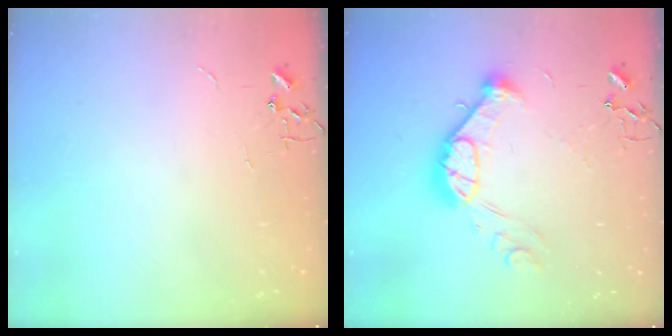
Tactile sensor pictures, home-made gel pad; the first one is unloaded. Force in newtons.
{"total": 14.5, "press": 14.4, "slide": 1.2}